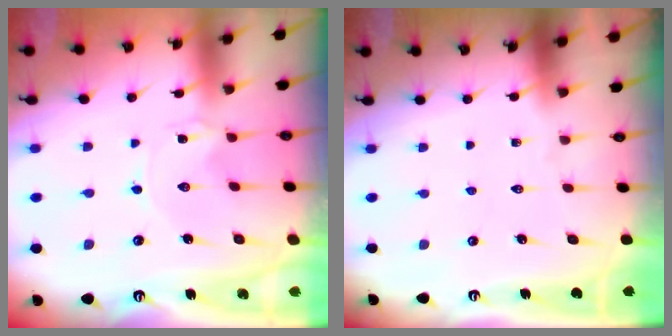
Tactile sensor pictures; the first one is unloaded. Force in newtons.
{"total": 0.0}